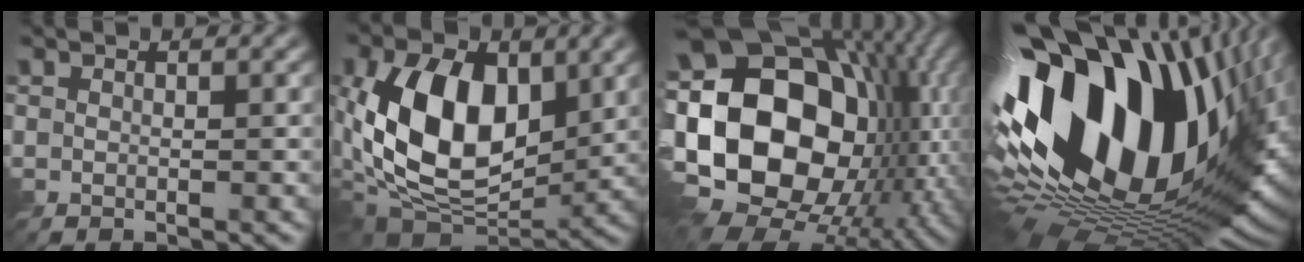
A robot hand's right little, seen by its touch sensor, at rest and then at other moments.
{"total": 13.3, "force": [0.9, 8.6, 10.2], "torque": [-0.189, -0.010, 0.001]}
{"total": 23.0, "force": [-2.5, 15.7, 16.6], "torque": [-0.329, 0.014, -0.060]}
{"total": 20.7, "force": [3.2, 11.4, 16.9], "torque": [-0.304, -0.014, 0.046]}